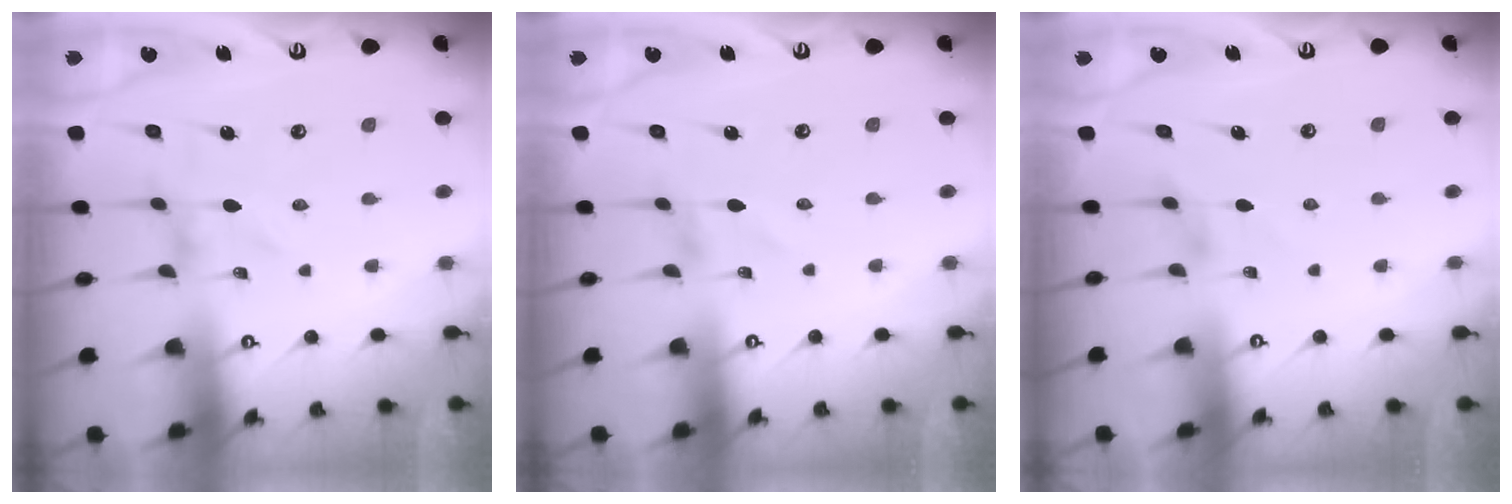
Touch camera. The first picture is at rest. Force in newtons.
{"total": 1.1, "press": 1.1, "slide": 0.1}
{"total": 1.3, "press": 1.3, "slide": 0.3}